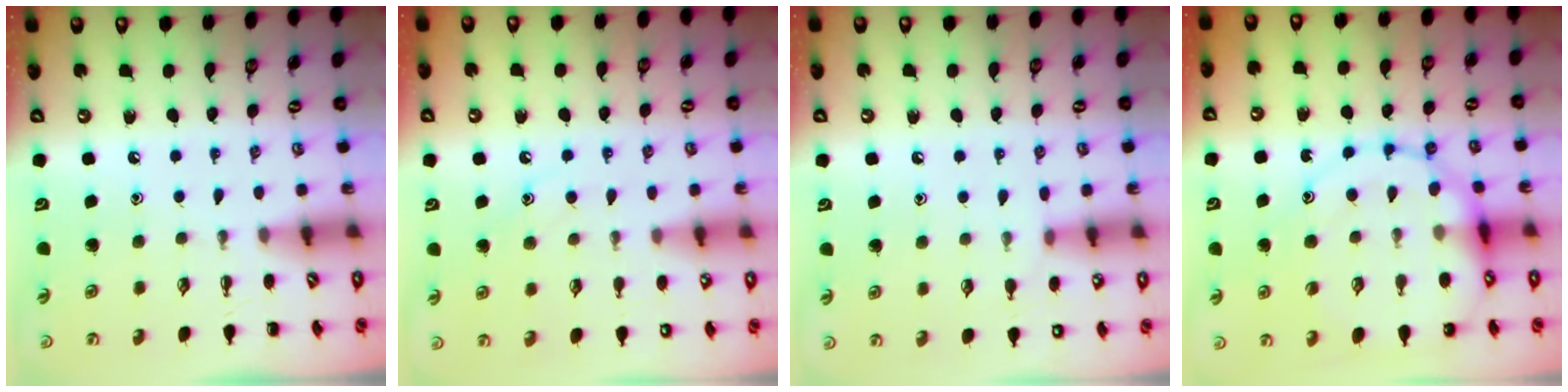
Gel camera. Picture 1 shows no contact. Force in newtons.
{"total": 9.3, "press": 9.2, "slide": 1.5}
{"total": 7.2, "press": 6.7, "slide": 2.4}
{"total": 16.9, "press": 16.8, "slide": 2.0}